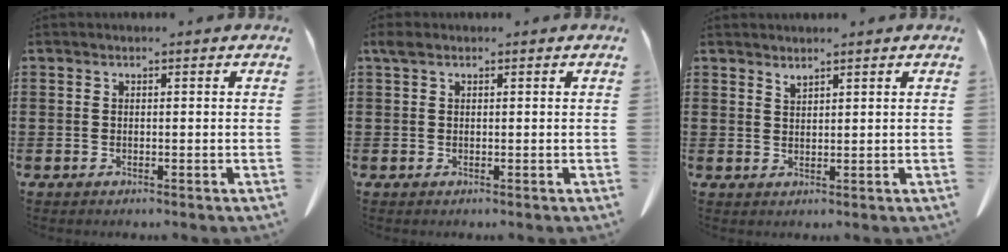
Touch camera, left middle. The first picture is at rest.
{"total": 1.3, "force": [0.6, 0.9, 0.7], "torque": [-0.019, 0.003, 0.013]}
{"total": 1.5, "force": [1.5, 0.0, 0.3], "torque": [-0.010, -0.003, 0.029]}